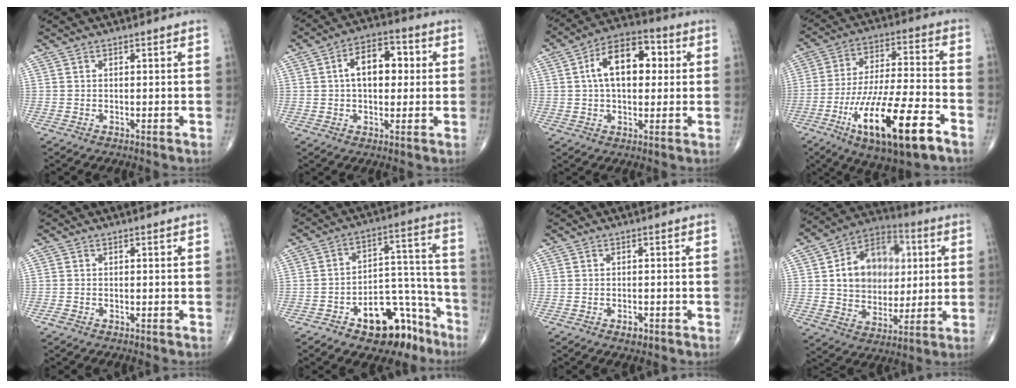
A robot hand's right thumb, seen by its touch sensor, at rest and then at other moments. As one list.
[{"total": 10.0, "force": [1.5, 6.1, 7.9], "torque": [-0.101, 0.020, 0.018]}, {"total": 12.4, "force": [2.1, 7.4, 9.8], "torque": [-0.136, 0.022, 0.024]}, {"total": 20.2, "force": [-9.7, 5.0, 17.0], "torque": [-0.333, 0.030, -0.161]}, {"total": 0.9, "force": [-0.6, 0.5, 0.4], "torque": [-0.015, 0.000, -0.014]}, {"total": 16.3, "force": [-9.6, 8.6, 10.0], "torque": [-0.089, 0.099, -0.135]}, {"total": 1.9, "force": [-1.1, 1.0, 1.2], "torque": [-0.020, 0.001, -0.016]}, {"total": 19.3, "force": [3.7, 13.9, 12.9], "torque": [-0.155, 0.006, 0.063]}]